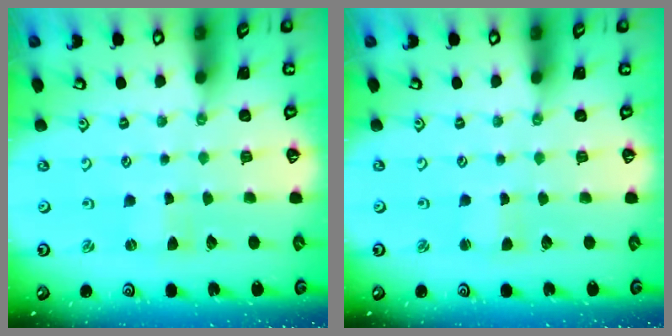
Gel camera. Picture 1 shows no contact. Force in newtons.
{"total": 1.7, "press": 1.7, "slide": 0.1}